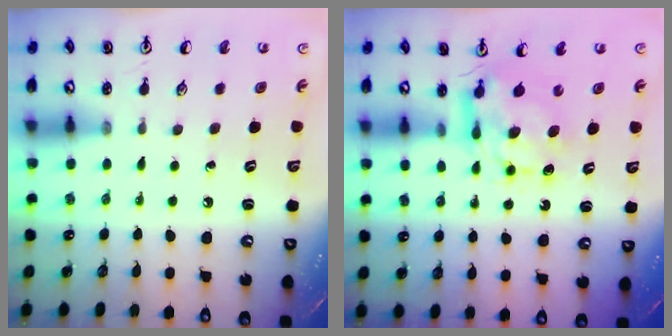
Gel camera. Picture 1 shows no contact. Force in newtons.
{"total": 7.0, "press": 7.0, "slide": 0.6}